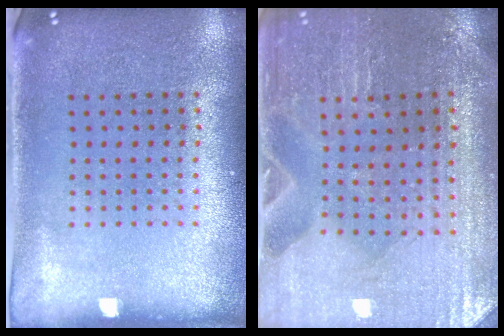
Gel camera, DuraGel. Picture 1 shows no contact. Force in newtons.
{"total": 1.2, "press": 1.2, "slide": 0.0}